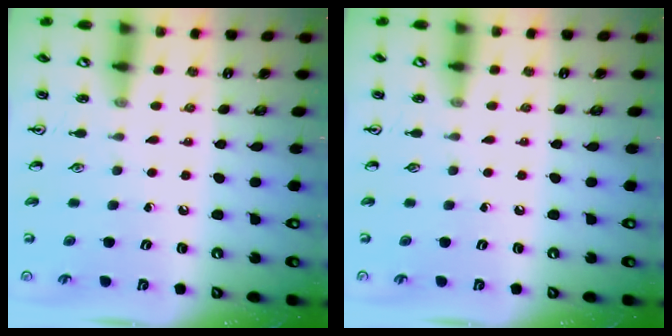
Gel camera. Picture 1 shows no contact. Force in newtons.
{"total": 0.0}